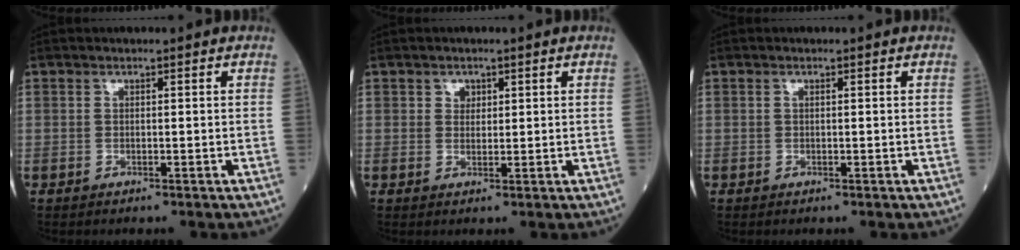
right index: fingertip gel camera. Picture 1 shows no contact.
{"total": 1.5, "force": [0.8, 1.2, 0.5], "torque": [-0.002, -0.001, 0.010]}
{"total": 0.0}